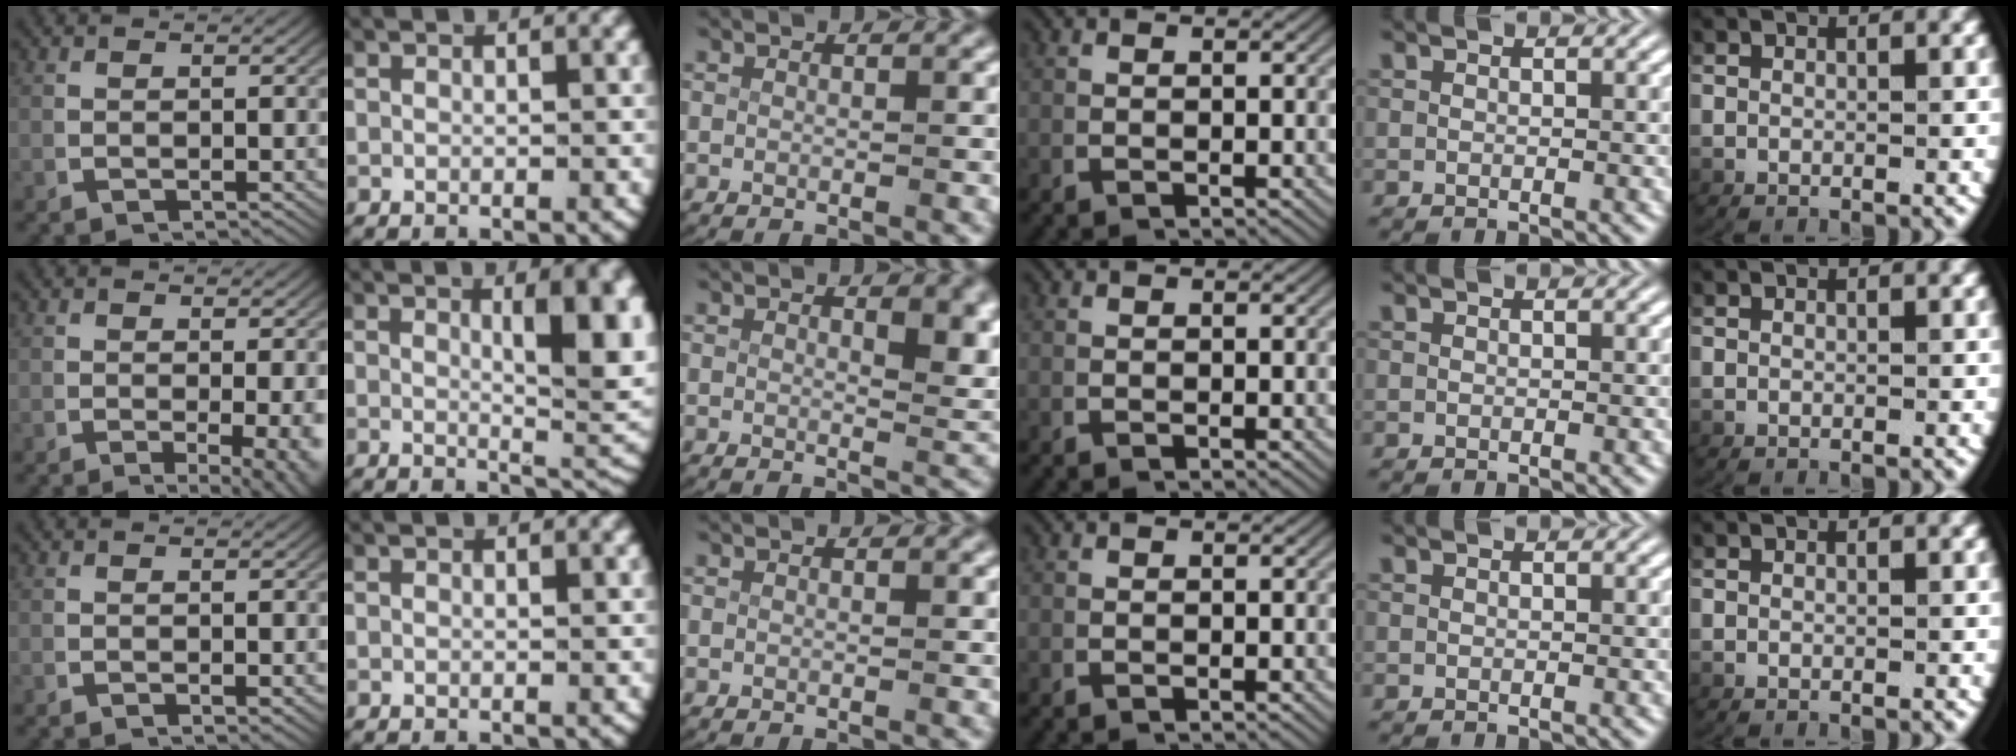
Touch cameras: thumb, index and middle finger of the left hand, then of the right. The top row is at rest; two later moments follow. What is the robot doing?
{"motion": "lift_and_place", "object": "plastic wrap"}